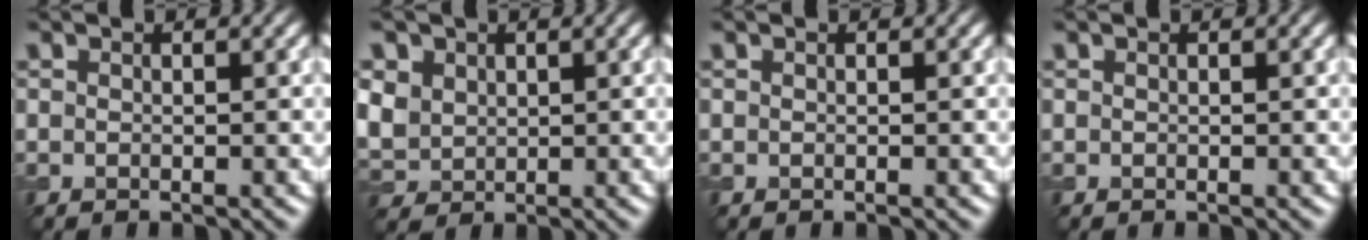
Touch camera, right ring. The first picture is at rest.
{"total": 3.7, "force": [1.5, 3.1, 1.5], "torque": [-0.072, 0.011, 0.042]}
{"total": 0.0}
{"total": 0.0}